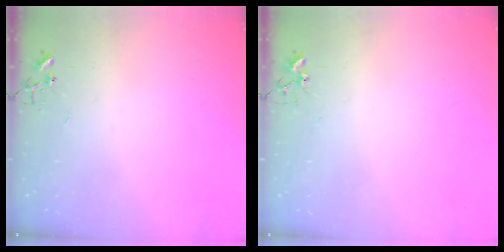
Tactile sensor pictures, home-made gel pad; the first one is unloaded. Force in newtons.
{"total": 4.2, "press": 4.2, "slide": 0.7}